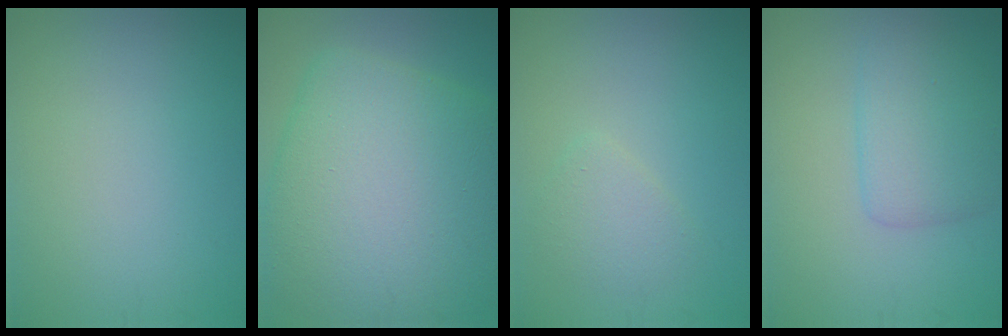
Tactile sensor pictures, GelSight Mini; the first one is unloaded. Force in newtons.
{"total": 13.7, "press": 13.7, "slide": 0.5}
{"total": 1.8, "press": 1.8, "slide": 0.2}
{"total": 3.6, "press": 3.6, "slide": 0.2}